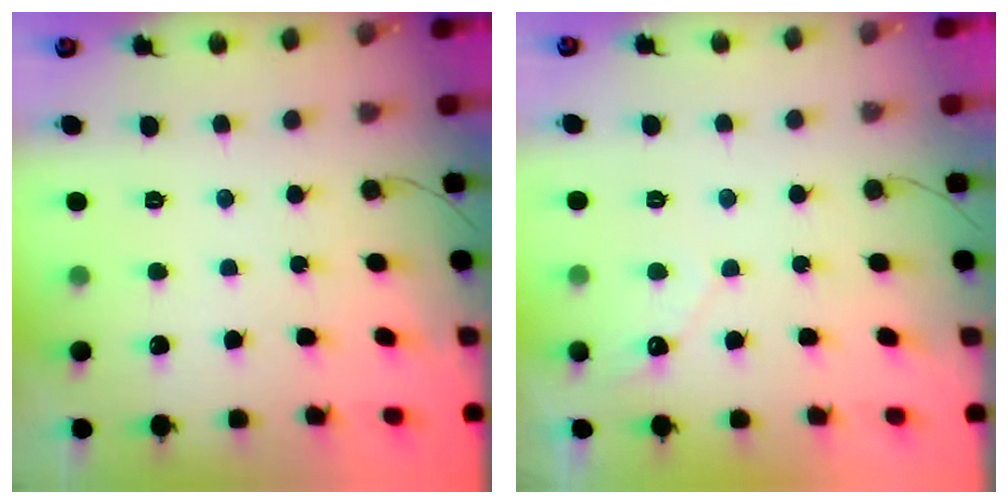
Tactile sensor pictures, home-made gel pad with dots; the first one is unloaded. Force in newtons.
{"total": 2.8, "press": 2.8, "slide": 0.2}